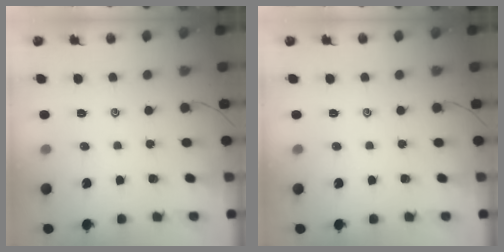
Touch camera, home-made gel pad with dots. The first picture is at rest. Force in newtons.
{"total": 0.0}